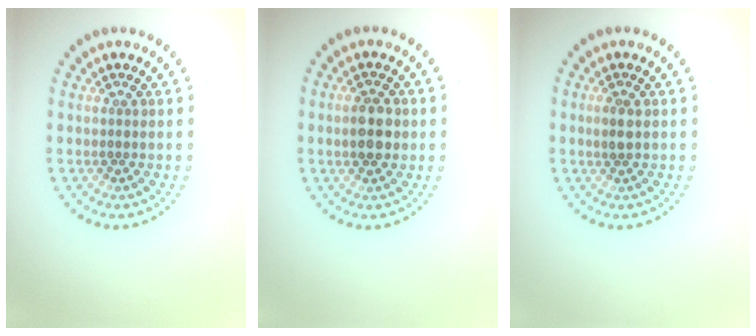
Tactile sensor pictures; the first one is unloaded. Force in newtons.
{"total": 3.3, "press": 3.3, "slide": 0.3}
{"total": 1.3, "press": 1.3, "slide": 0.3}